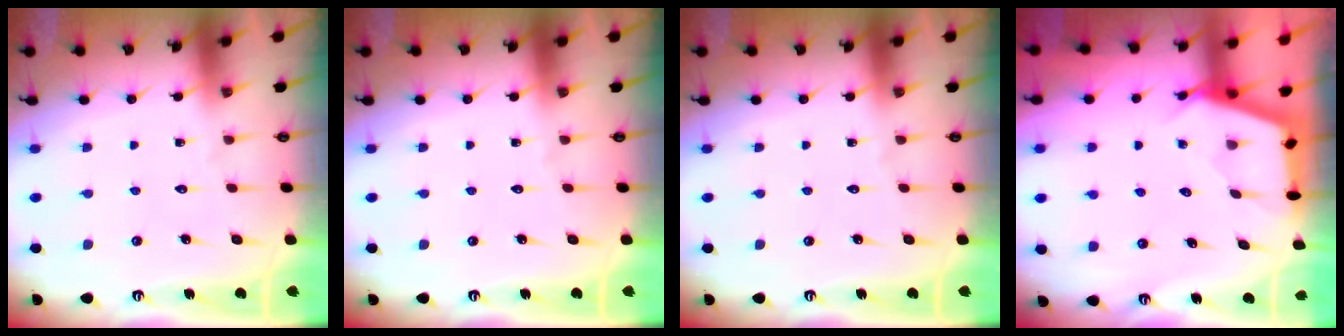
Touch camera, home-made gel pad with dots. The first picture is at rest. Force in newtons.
{"total": 0.0}
{"total": 0.0}
{"total": 3.0, "press": 3.0, "slide": 0.4}